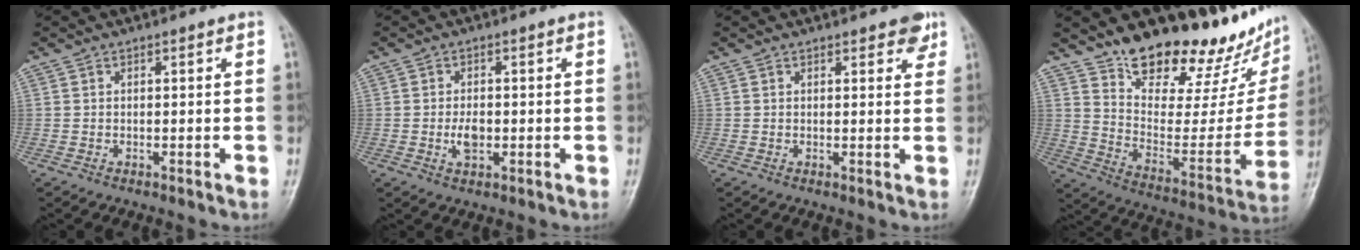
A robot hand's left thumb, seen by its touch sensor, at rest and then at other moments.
{"total": 3.5, "force": [-0.5, 2.1, 2.7], "torque": [-0.046, -0.001, -0.010]}
{"total": 3.2, "force": [2.2, 1.4, 1.9], "torque": [-0.003, -0.008, 0.023]}
{"total": 26.1, "force": [20.3, 9.0, 13.6], "torque": [-0.163, -0.116, 0.301]}